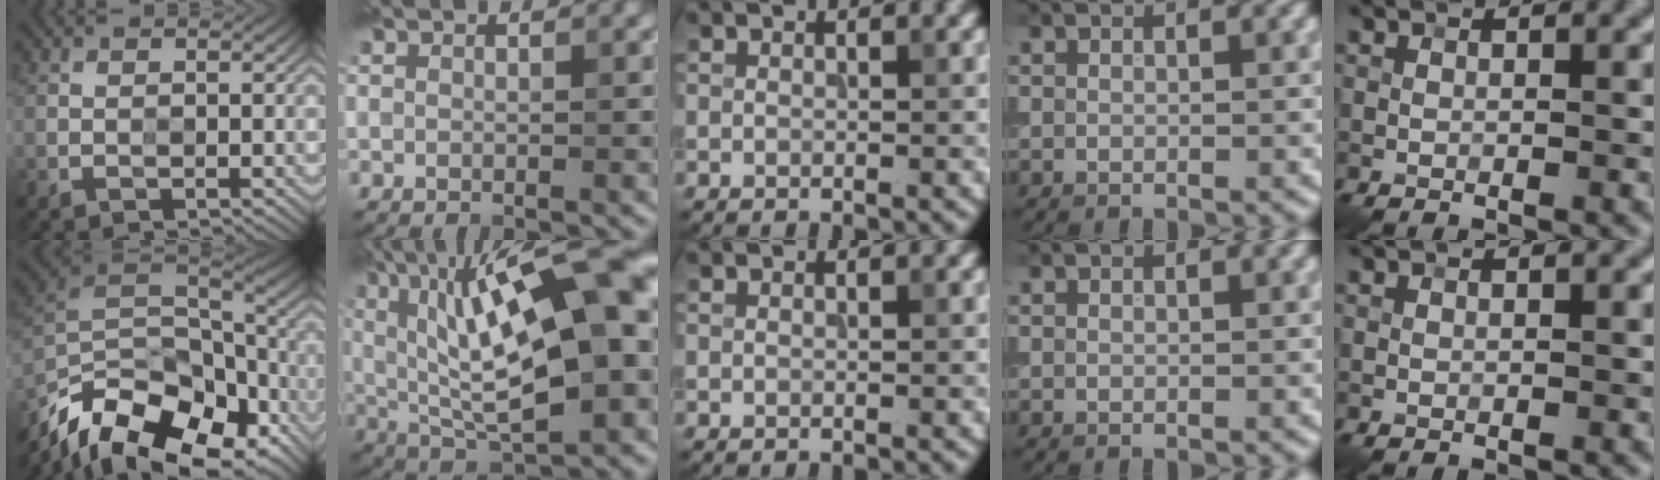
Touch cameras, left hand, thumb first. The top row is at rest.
{"thumb": {"total": 18.0, "force": [-12.0, 8.3, 10.7], "torque": [-0.248, -0.030, -0.182]}, "index": {"total": 18.2, "force": [4.0, 6.1, 16.7], "torque": [-0.257, 0.026, 0.063]}}